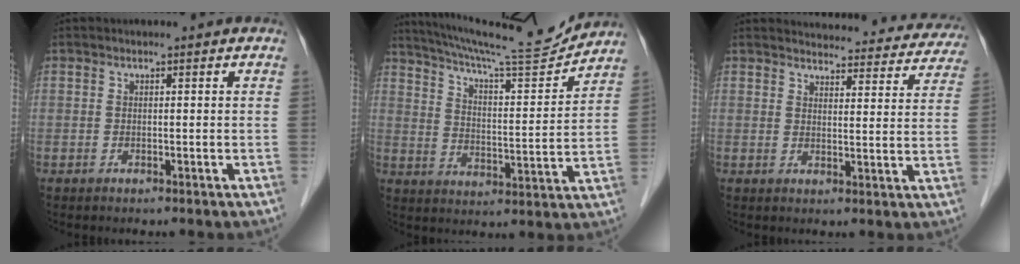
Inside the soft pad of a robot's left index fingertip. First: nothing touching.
{"total": 15.7, "force": [15.0, -0.7, 4.8], "torque": [-0.087, -0.031, 0.223]}
{"total": 19.8, "force": [18.9, 4.6, 3.7], "torque": [-0.025, -0.034, 0.200]}